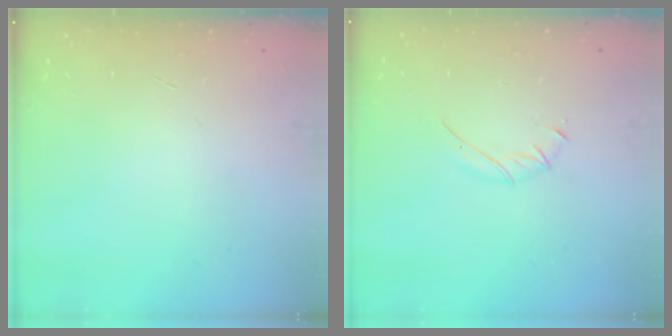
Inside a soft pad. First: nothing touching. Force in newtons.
{"total": 3.7, "press": 3.6, "slide": 1.0}